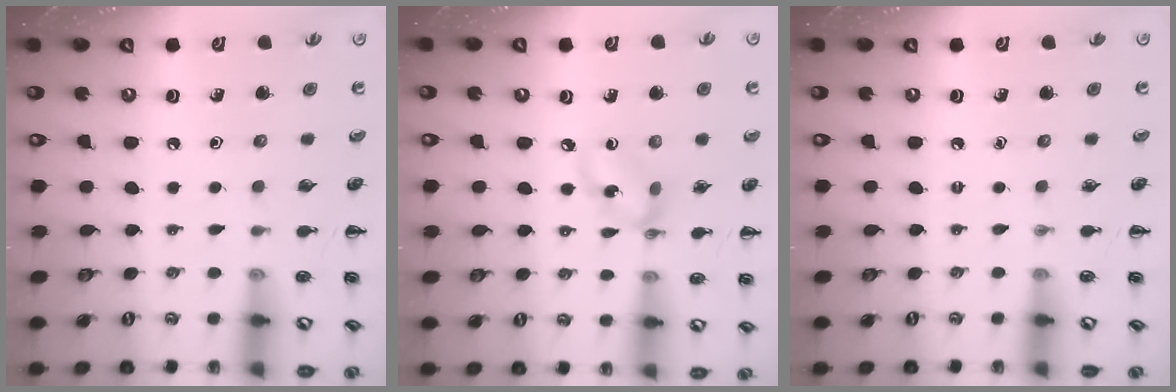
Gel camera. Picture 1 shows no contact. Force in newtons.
{"total": 5.9, "press": 5.8, "slide": 1.3}
{"total": 0.0}